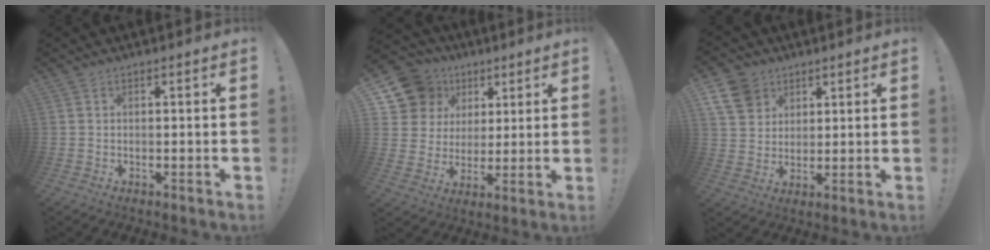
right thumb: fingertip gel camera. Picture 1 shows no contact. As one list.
[{"total": 13.8, "force": [6.7, 11.4, 4.1], "torque": [-0.067, -0.034, 0.144]}, {"total": 10.3, "force": [5.5, 8.1, 3.3], "torque": [-0.061, -0.028, 0.110]}]